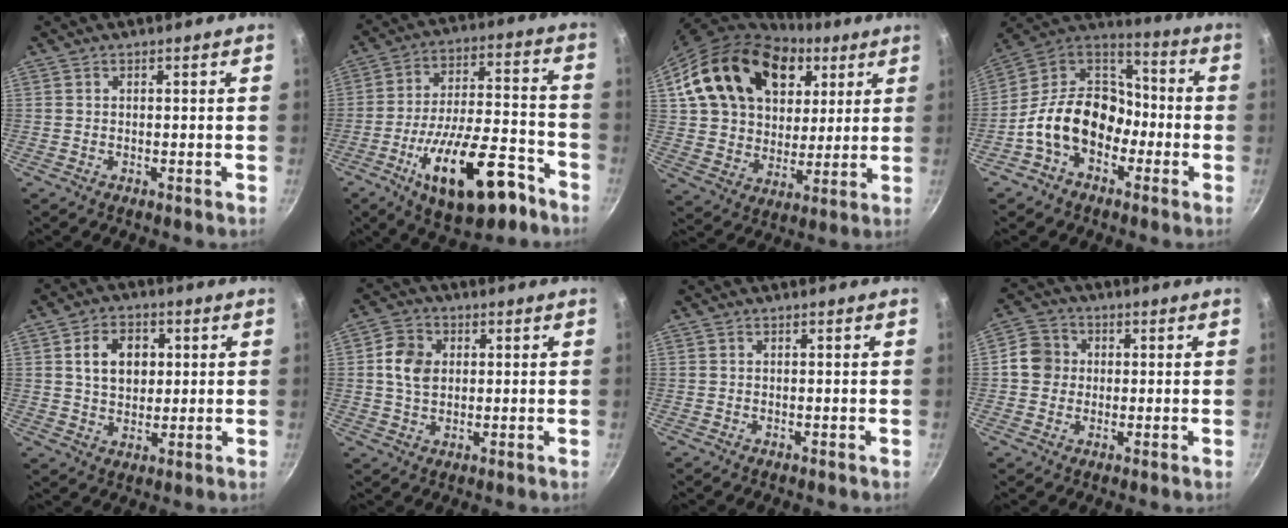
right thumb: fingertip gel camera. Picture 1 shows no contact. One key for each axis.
{"total": 20.7, "fx": -10.4, "fy": 8.4, "fz": 15.8, "tx": -0.229, "ty": 0.060, "tz": -0.155}
{"total": 24.2, "fx": 10.1, "fy": 17.1, "fz": 14.0, "tx": -0.227, "ty": -0.009, "tz": 0.180}
{"total": 16.9, "fx": -5.4, "fy": 12.2, "fz": 10.4, "tx": -0.126, "ty": 0.067, "tz": -0.119}
{"total": 8.8, "fx": 2.0, "fy": 6.5, "fz": 5.6, "tx": -0.072, "ty": 0.002, "tz": 0.031}
{"total": 6.8, "fx": 1.1, "fy": 5.3, "fz": 4.1, "tx": -0.058, "ty": 0.006, "tz": 0.013}
{"total": 0.0}
{"total": 6.2, "fx": 0.4, "fy": 5.7, "fz": 2.2, "tx": -0.011, "ty": 0.009, "tz": -0.010}